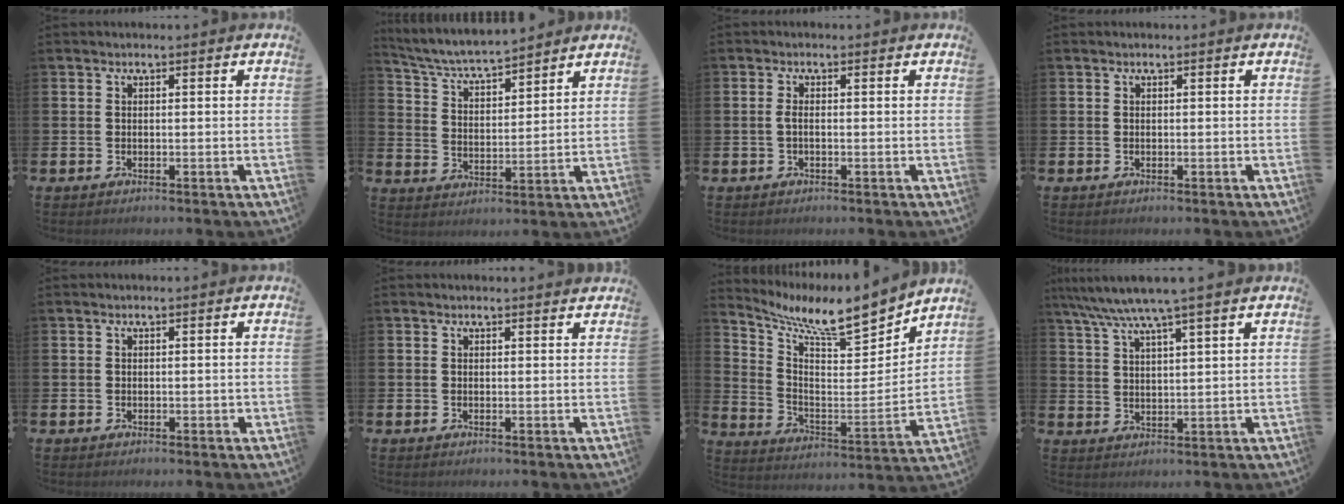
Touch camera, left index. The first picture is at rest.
{"total": 5.7, "force": [5.5, 0.5, 1.4], "torque": [-0.056, -0.036, 0.096]}
{"total": 1.1, "force": [-0.2, 0.2, 1.0], "torque": [-0.028, 0.003, -0.003]}
{"total": 0.0}
{"total": 0.0}
{"total": 0.6, "force": [0.6, 0.0, 0.0], "torque": [0.016, -0.007, 0.007]}
{"total": 9.9, "force": [8.8, 1.7, 4.1], "torque": [-0.094, -0.079, 0.141]}
{"total": 6.3, "force": [5.5, -0.3, 3.1], "torque": [-0.083, -0.018, 0.097]}